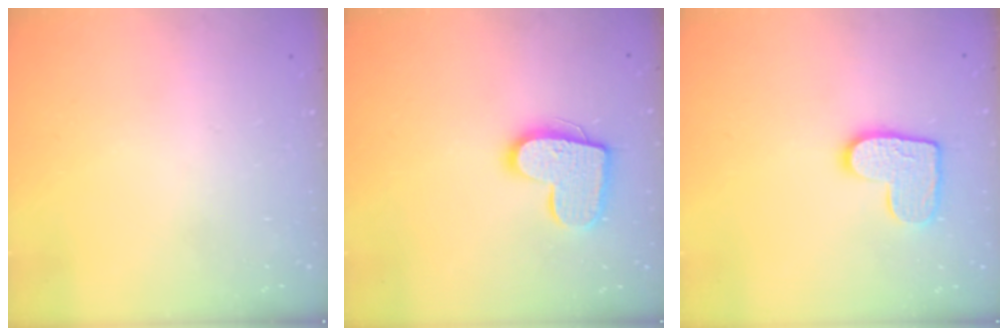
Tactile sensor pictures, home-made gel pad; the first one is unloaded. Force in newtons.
{"total": 14.5, "press": 14.5, "slide": 0.9}
{"total": 10.7, "press": 10.7, "slide": 0.5}